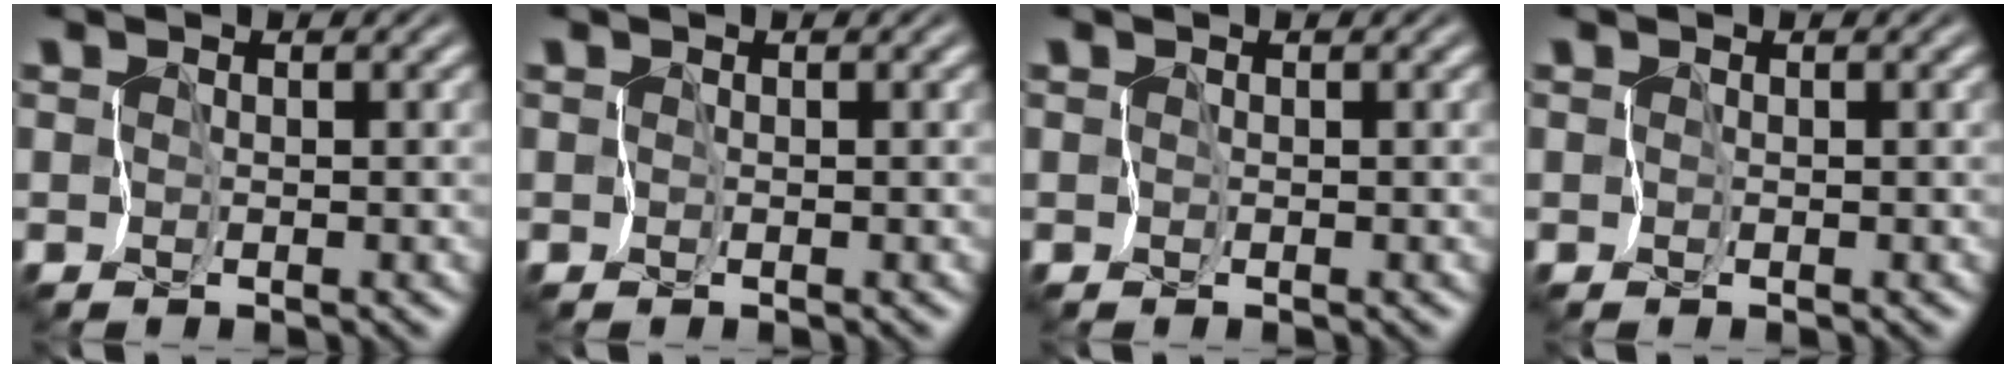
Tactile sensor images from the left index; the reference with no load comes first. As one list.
[{"total": 0.0}, {"total": 0.0}, {"total": 0.0}]